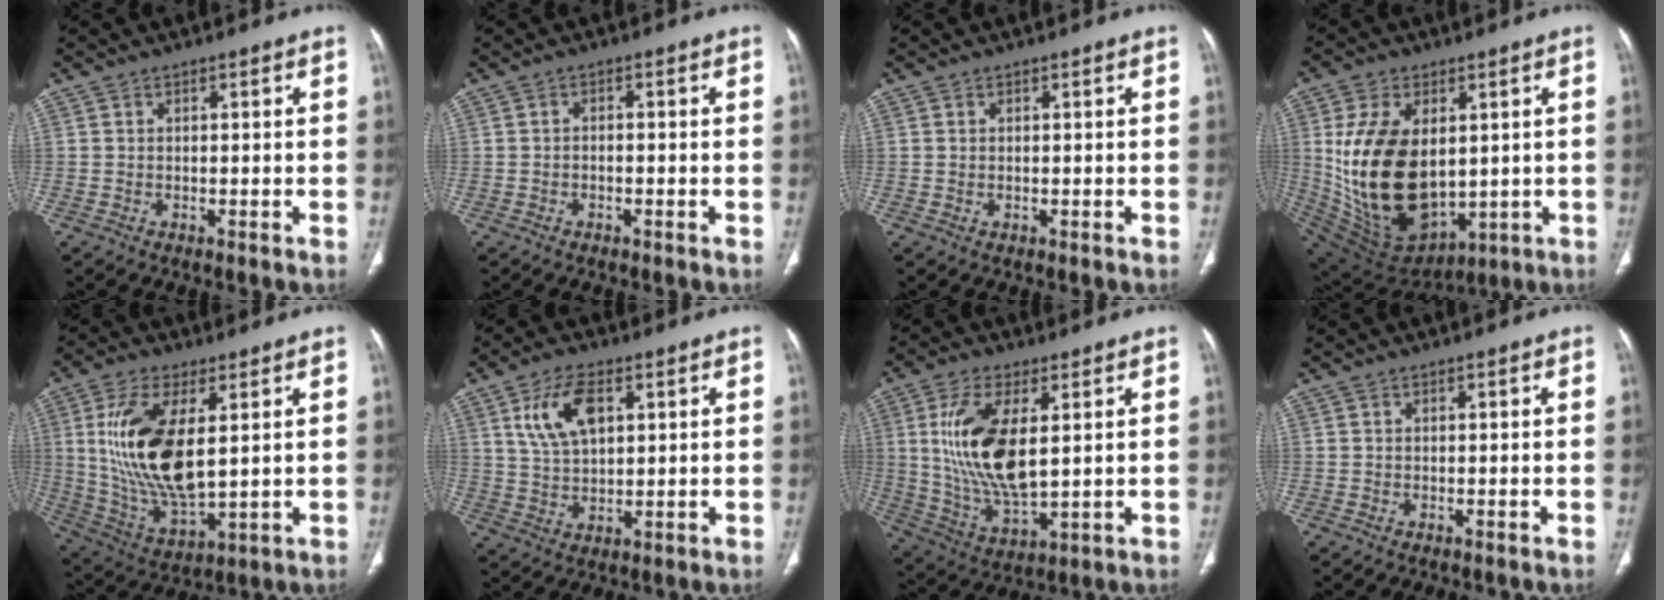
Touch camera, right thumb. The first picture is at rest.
{"total": 1.0, "force": [-0.5, 0.6, 0.6], "torque": [-0.010, 0.006, -0.009]}
{"total": 0.0}
{"total": 22.1, "force": [1.6, 13.8, 17.2], "torque": [-0.311, -0.026, 0.065]}
{"total": 17.9, "force": [3.4, 8.0, 15.6], "torque": [-0.311, -0.023, 0.076]}
{"total": 9.7, "force": [3.7, 5.1, 7.3], "torque": [-0.134, -0.008, 0.075]}
{"total": 15.8, "force": [3.0, 7.0, 13.8], "torque": [-0.275, -0.022, 0.069]}
{"total": 0.0}